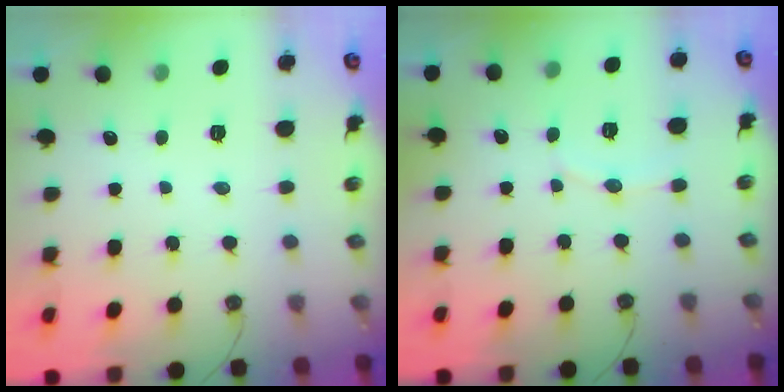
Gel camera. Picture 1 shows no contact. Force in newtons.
{"total": 6.3, "press": 6.1, "slide": 1.5}